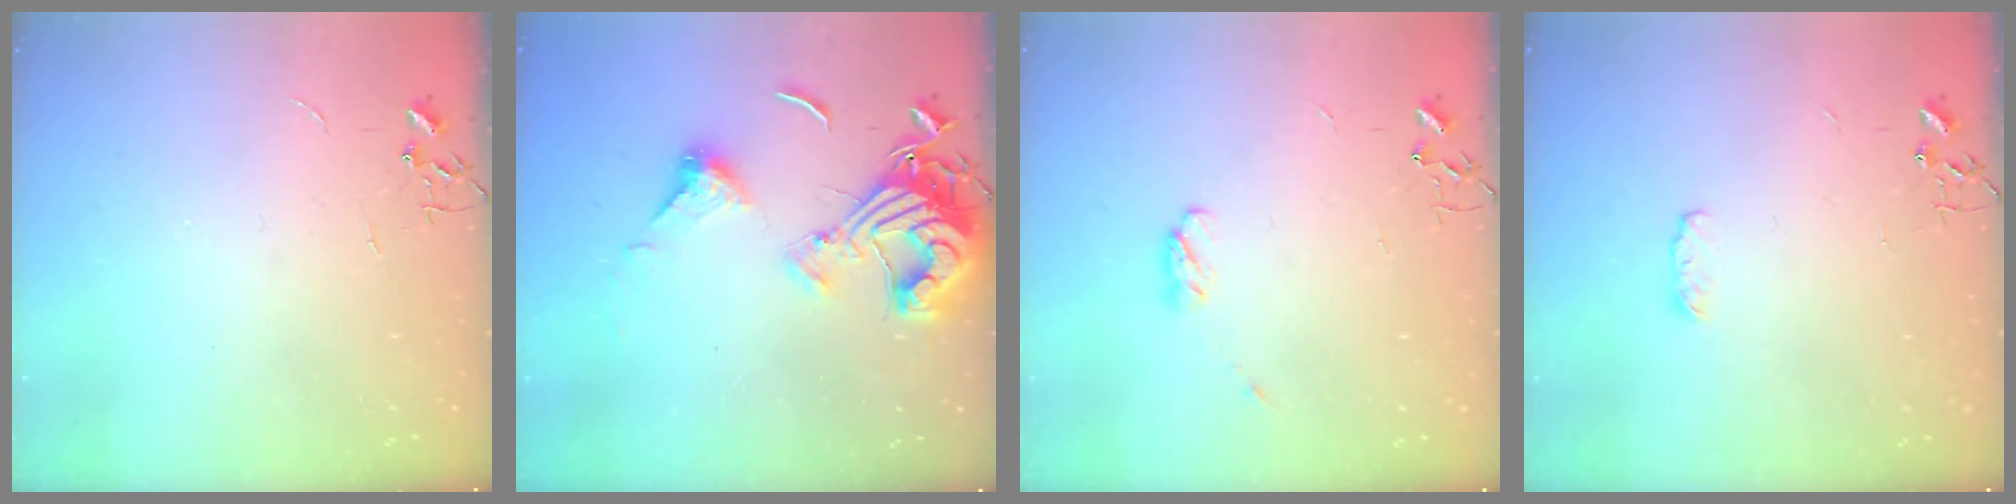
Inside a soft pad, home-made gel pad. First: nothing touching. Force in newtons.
{"total": 16.3, "press": 16.2, "slide": 1.7}
{"total": 4.2, "press": 4.2, "slide": 0.7}
{"total": 4.2, "press": 4.1, "slide": 0.6}